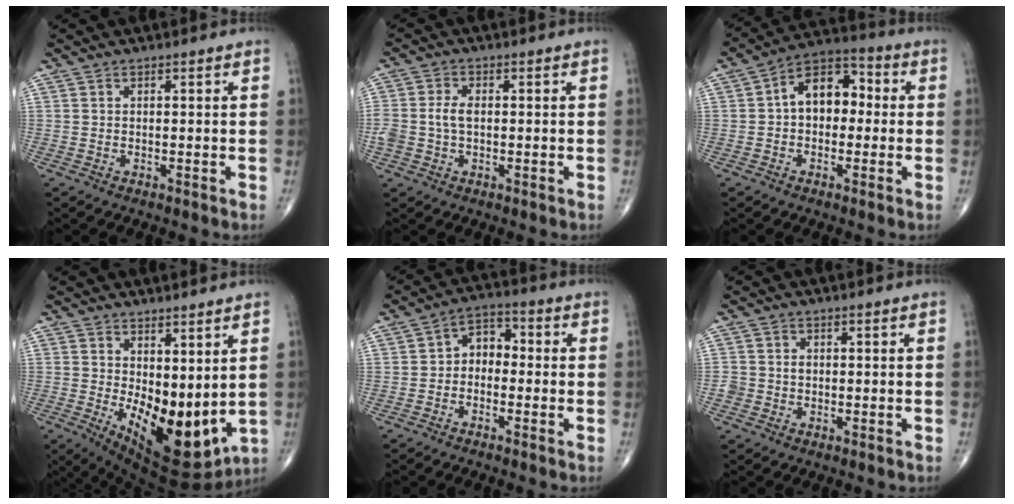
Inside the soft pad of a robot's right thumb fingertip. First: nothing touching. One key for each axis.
{"total": 4.9, "fx": -0.2, "fy": 3.2, "fz": 3.7, "tx": -0.088, "ty": 0.013, "tz": -0.004}
{"total": 10.4, "fx": 0.4, "fy": 7.1, "fz": 7.7, "tx": -0.089, "ty": 0.036, "tz": -0.010}
{"total": 15.5, "fx": 0.2, "fy": 7.8, "fz": 13.4, "tx": -0.183, "ty": -0.043, "tz": 0.029}
{"total": 5.6, "fx": -0.9, "fy": 4.1, "fz": 3.7, "tx": -0.034, "ty": 0.030, "tz": -0.033}
{"total": 2.4, "fx": -0.4, "fy": 2.3, "fz": 0.6, "tx": 0.008, "ty": 0.009, "tz": -0.006}